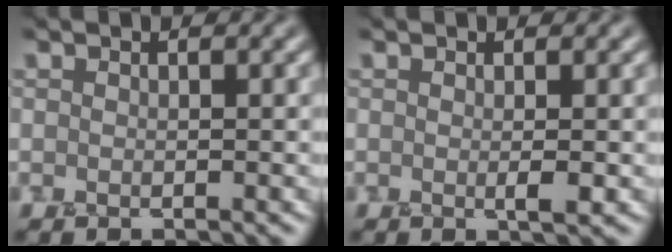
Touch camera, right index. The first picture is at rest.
{"total": 1.1, "force": [0.0, 0.1, 1.1], "torque": [-0.017, -0.003, -0.002]}